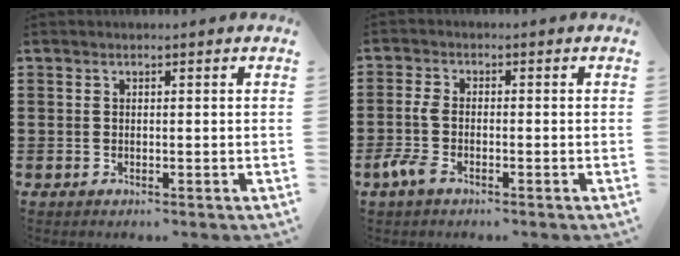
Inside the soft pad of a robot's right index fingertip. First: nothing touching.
{"total": 3.4, "force": [-1.7, 1.5, 2.5], "torque": [-0.072, -0.005, -0.040]}